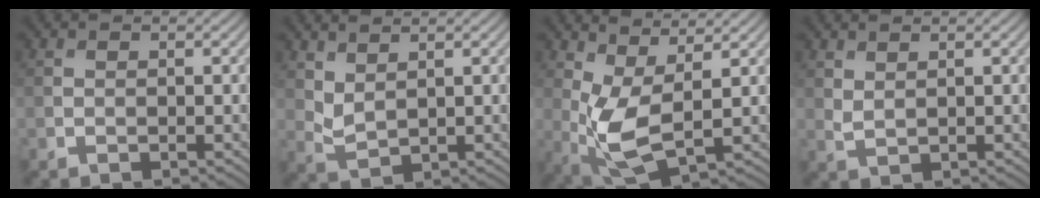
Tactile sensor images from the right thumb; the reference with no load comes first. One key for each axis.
{"total": 2.7, "fx": 1.9, "fy": 1.0, "fz": 1.6, "tx": -0.047, "ty": -0.002, "tz": 0.048}
{"total": 7.0, "fx": 0.8, "fy": 2.8, "fz": 6.4, "tx": -0.150, "ty": 0.001, "tz": 0.014}
{"total": 1.4, "fx": 1.2, "fy": 0.3, "fz": 0.8, "tx": -0.025, "ty": -0.002, "tz": 0.029}